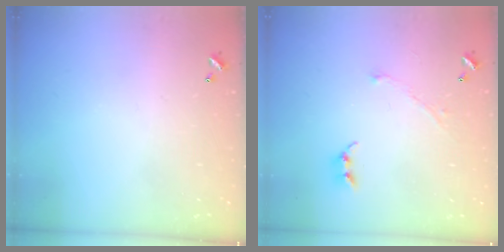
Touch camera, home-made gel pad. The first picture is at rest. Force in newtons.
{"total": 2.9, "press": 2.9, "slide": 0.4}